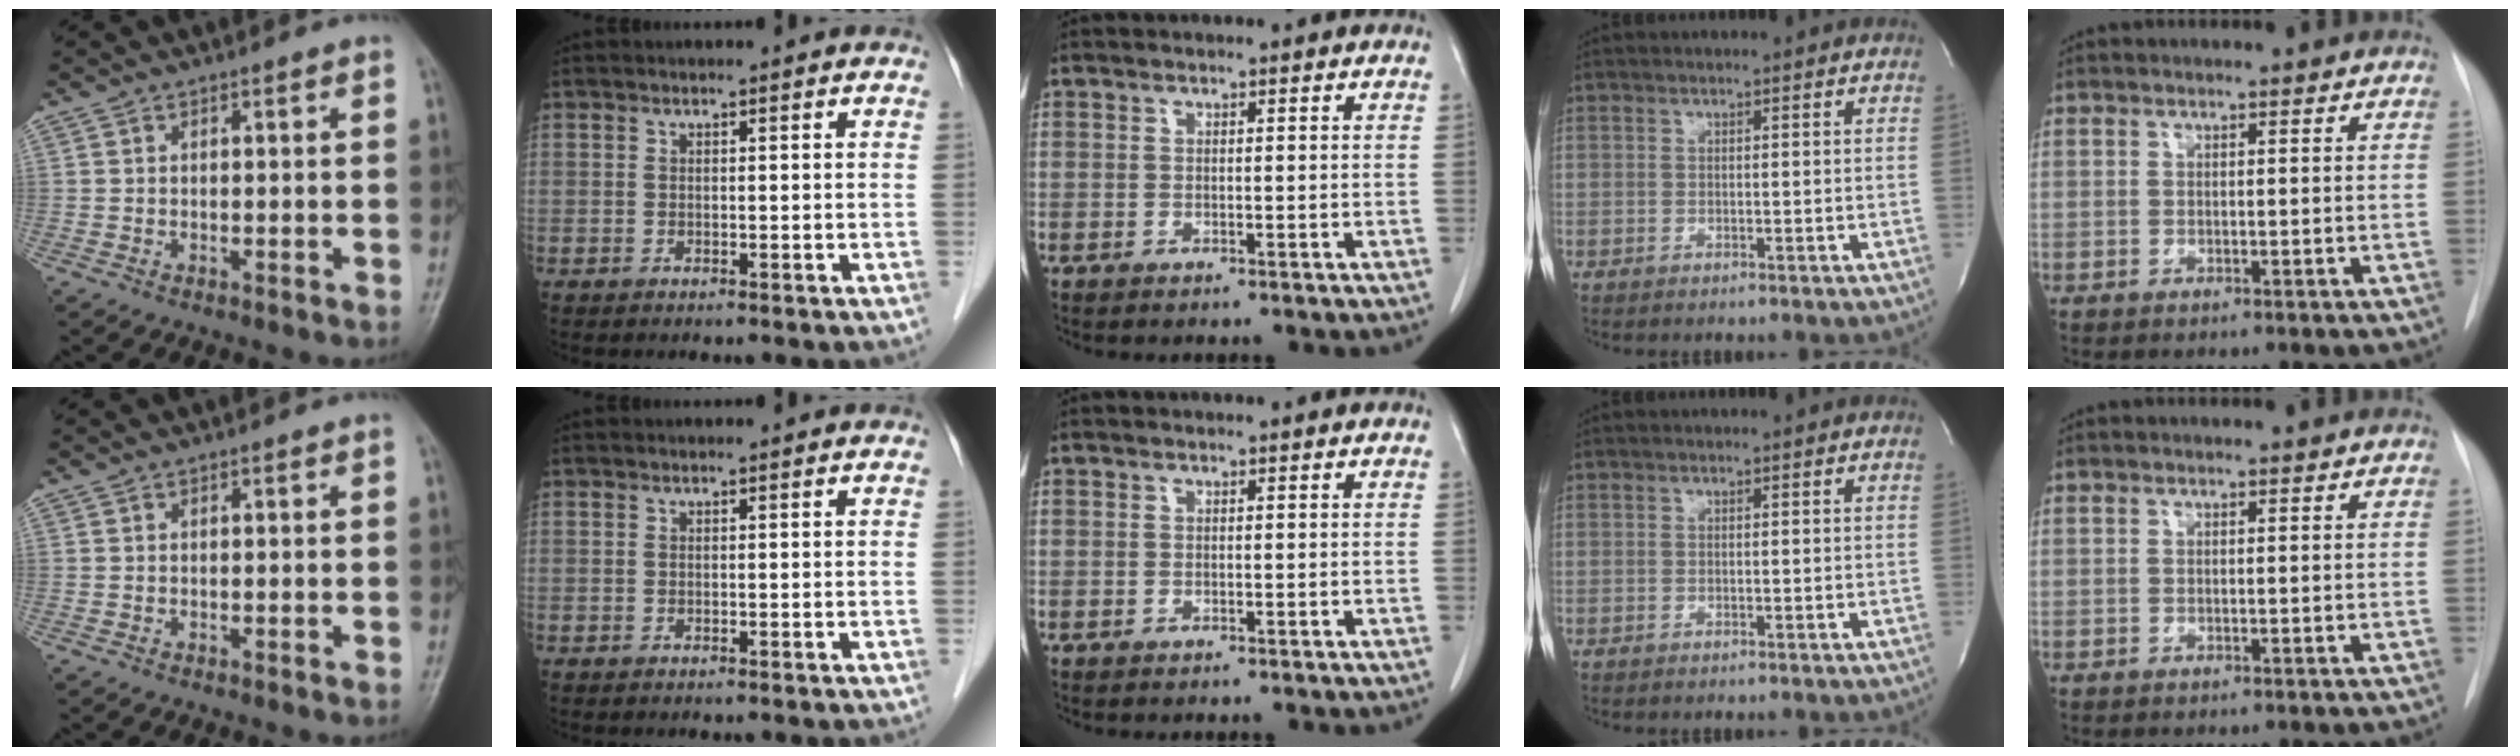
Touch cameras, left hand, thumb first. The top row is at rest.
{}